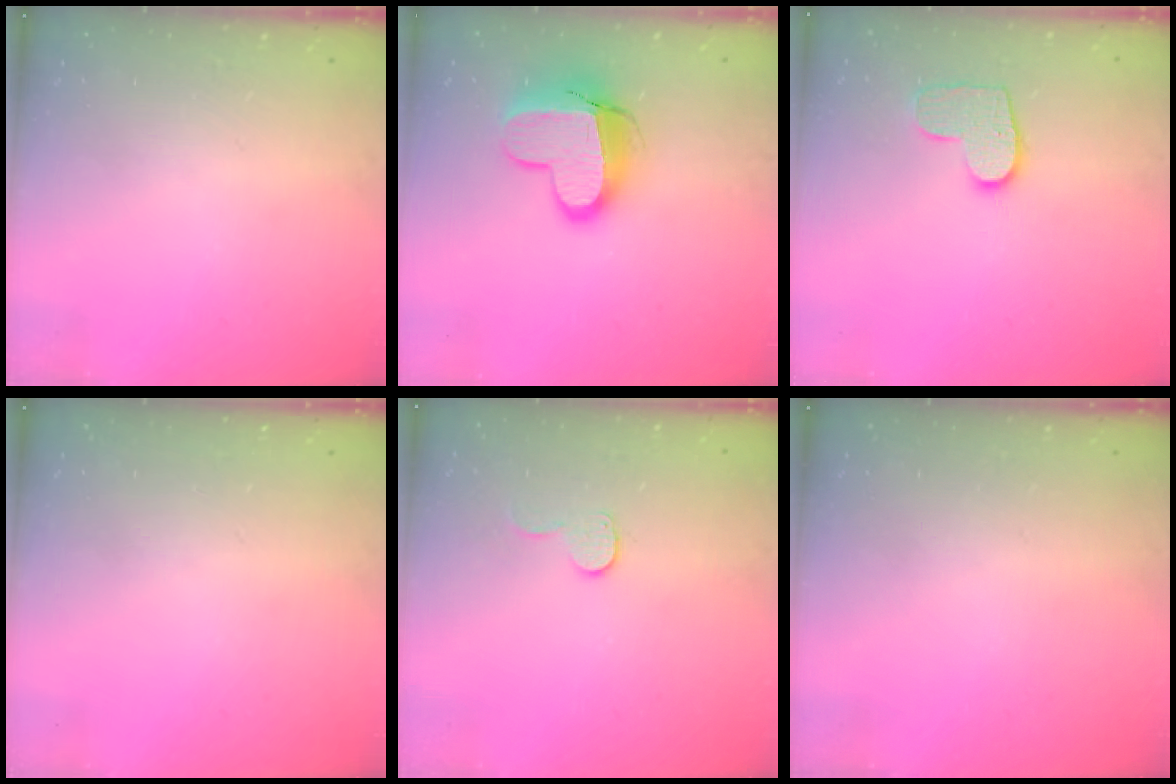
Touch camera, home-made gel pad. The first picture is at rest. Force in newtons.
{"total": 12.3, "press": 12.2, "slide": 1.3}
{"total": 9.2, "press": 9.2, "slide": 0.3}
{"total": 0.0}
{"total": 6.0, "press": 5.9, "slide": 0.5}
{"total": 0.0}